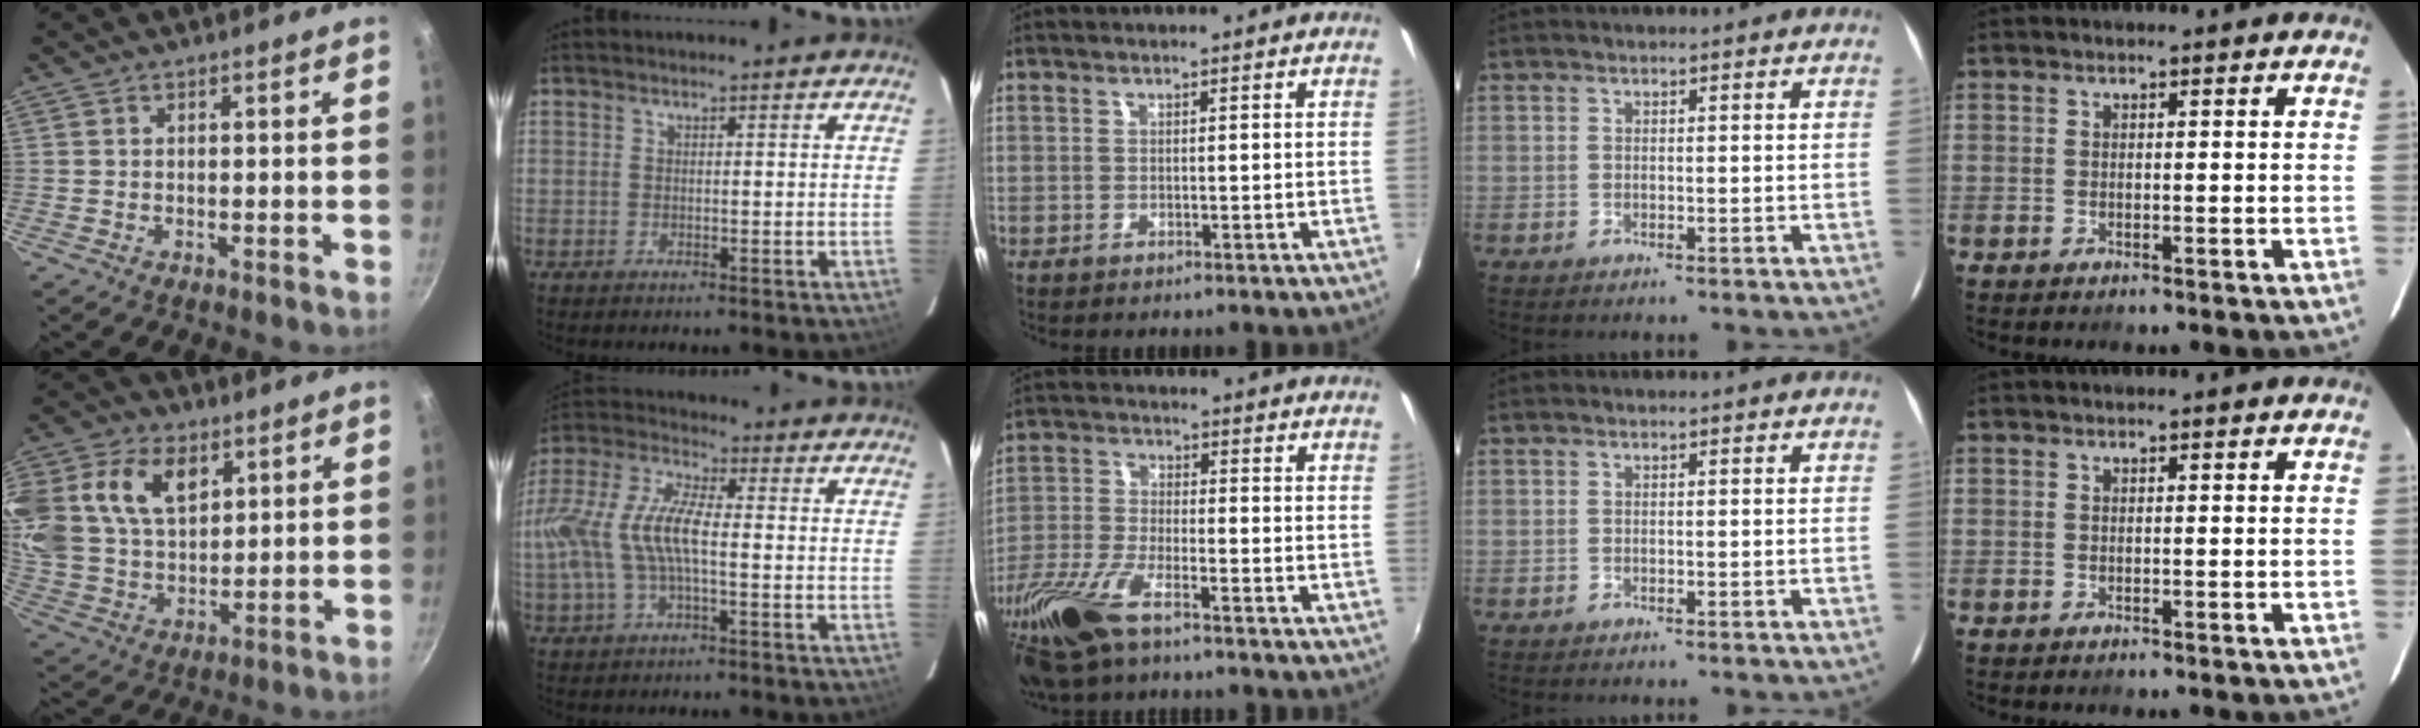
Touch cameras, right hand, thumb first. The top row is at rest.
{"thumb": {"total": 21.2, "force": [8.1, 14.5, 13.2], "torque": [-0.277, 0.009, 0.155]}, "index": {"total": 13.3, "force": [-1.7, 4.7, 12.4], "torque": [-0.256, 0.006, -0.032]}, "middle": {"total": 13.6, "force": [-9.3, 3.8, 9.2], "torque": [-0.210, -0.035, -0.189]}}